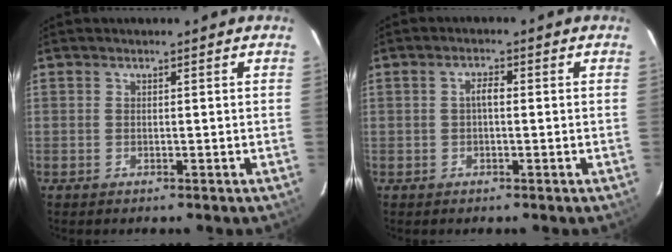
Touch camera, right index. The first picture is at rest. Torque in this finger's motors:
{"motor_torque": [0.45, -0.08, 0.32, 0.06]}